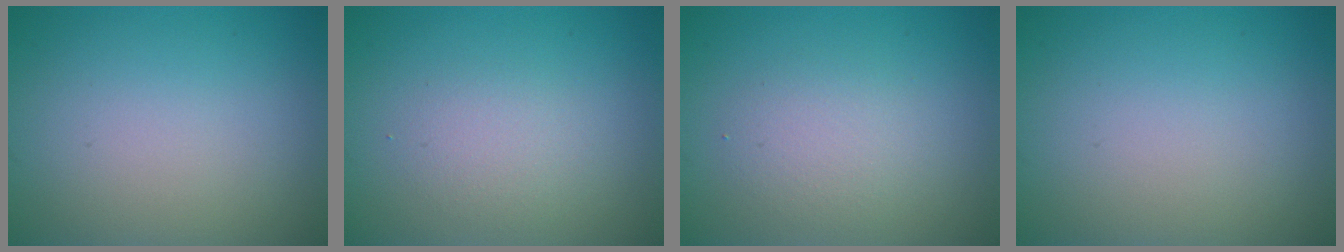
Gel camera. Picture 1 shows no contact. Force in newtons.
{"total": 1.9, "press": 1.9, "slide": 0.0}
{"total": 2.4, "press": 2.4, "slide": 0.1}
{"total": 0.0}